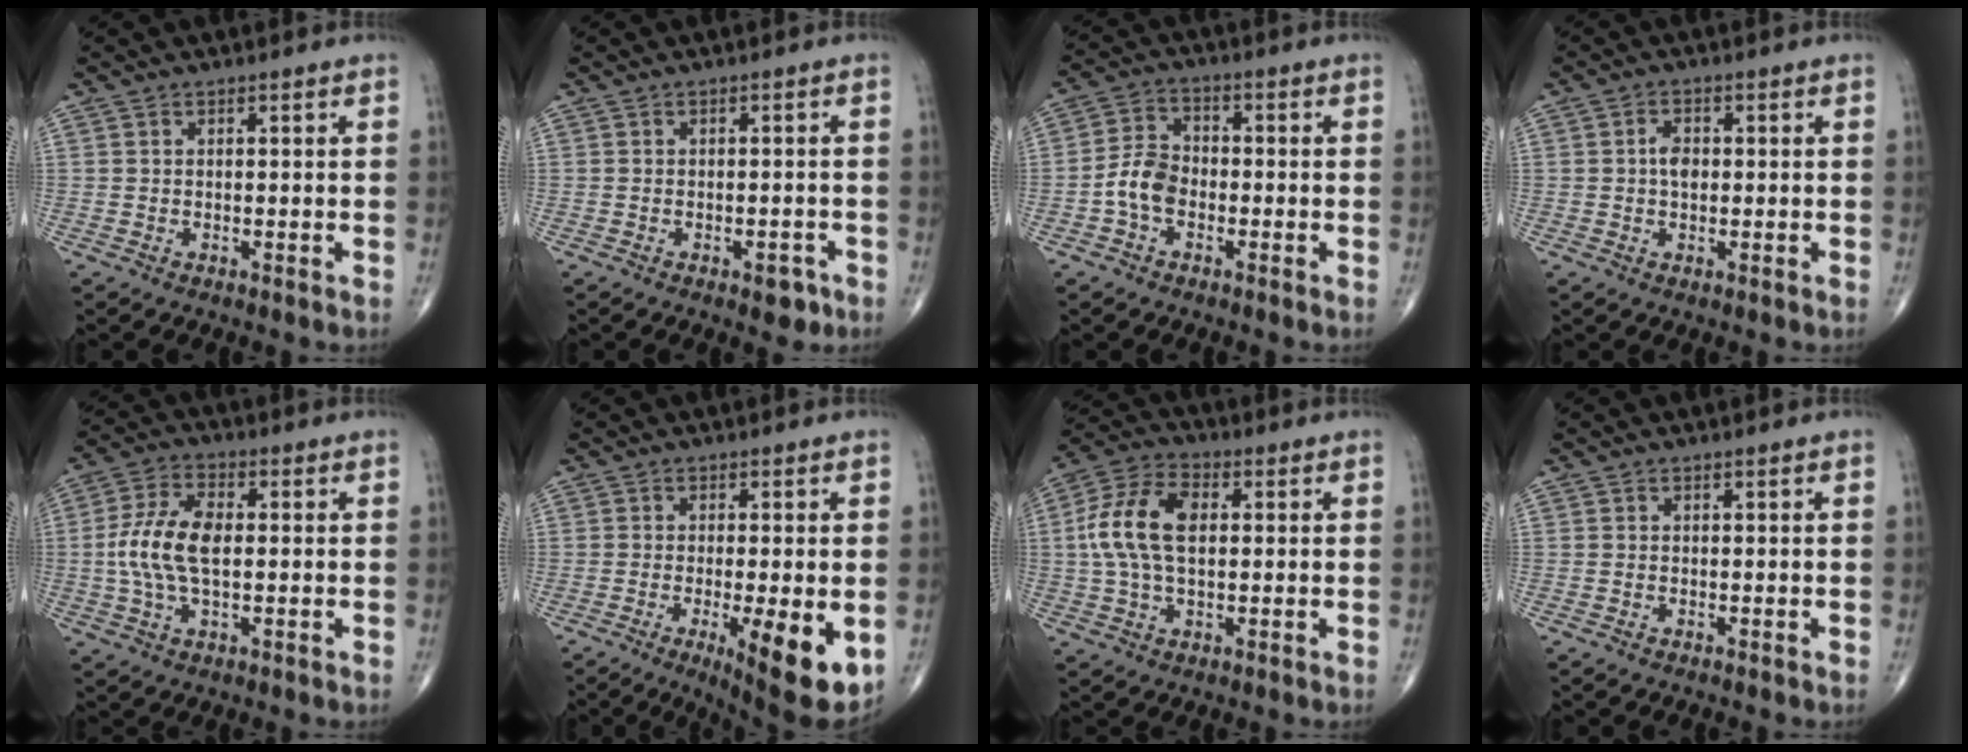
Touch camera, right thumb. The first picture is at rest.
{"total": 2.9, "force": [-1.7, 1.4, 2.0], "torque": [-0.009, 0.007, -0.018]}
{"total": 6.3, "force": [-2.1, 4.3, 4.1], "torque": [-0.071, 0.023, -0.050]}
{"total": 2.9, "force": [0.0, 1.9, 2.2], "torque": [-0.030, 0.005, -0.004]}
{"total": 10.5, "force": [0.0, 5.3, 9.0], "torque": [-0.194, 0.013, -0.002]}
{"total": 11.9, "force": [-3.4, 3.1, 11.0], "torque": [-0.149, -0.023, -0.043]}
{"total": 12.6, "force": [1.3, 7.2, 10.2], "torque": [-0.208, 0.022, 0.021]}
{"total": 0.0}